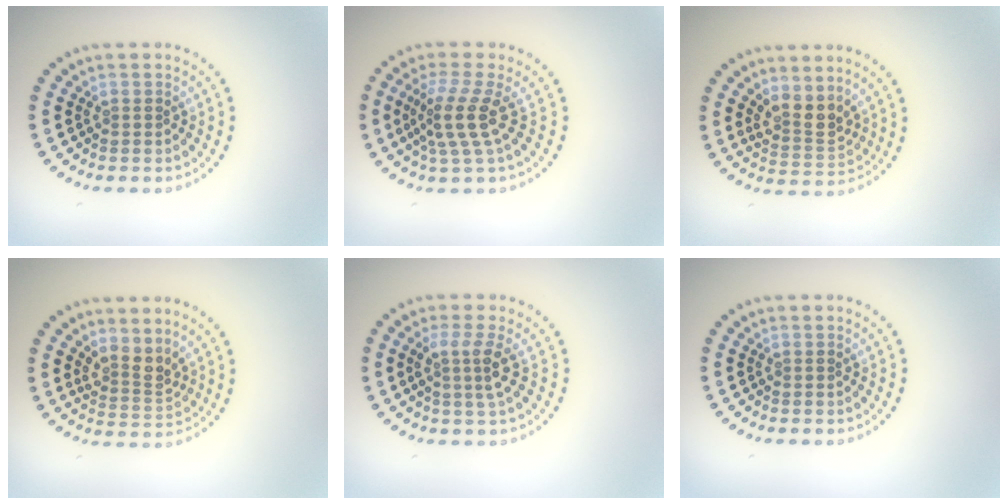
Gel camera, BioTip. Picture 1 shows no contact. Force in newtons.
{"total": 3.7, "press": 2.7, "slide": 2.5}
{"total": 2.7, "press": 2.3, "slide": 1.5}
{"total": 2.5, "press": 1.9, "slide": 1.7}
{"total": 2.7, "press": 1.9, "slide": 1.8}
{"total": 0.0}